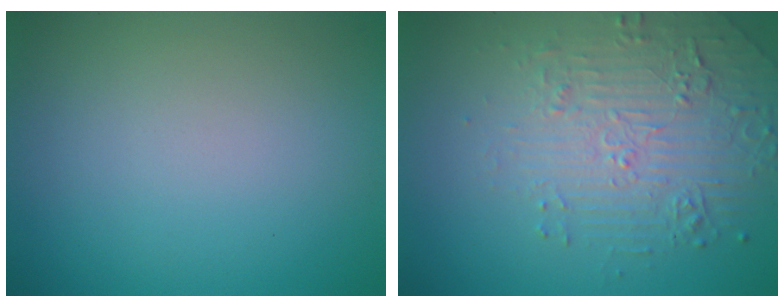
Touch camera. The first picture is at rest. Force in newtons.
{"total": 5.0, "press": 3.8, "slide": 3.2}